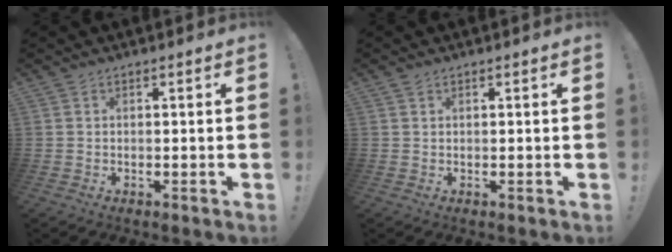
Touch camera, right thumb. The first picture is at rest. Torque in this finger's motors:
{"motor_torque": [-0.06, 0.70, 0.19, -0.03, -0.11]}